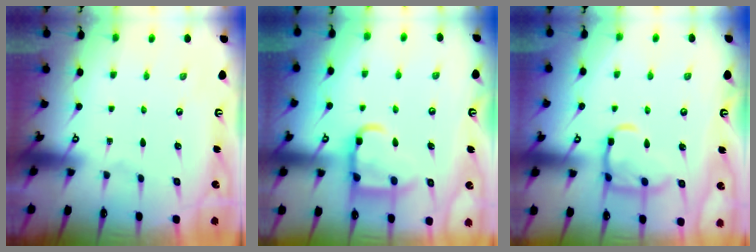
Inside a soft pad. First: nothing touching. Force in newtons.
{"total": 13.4, "press": 13.3, "slide": 1.5}
{"total": 12.9, "press": 12.8, "slide": 1.1}